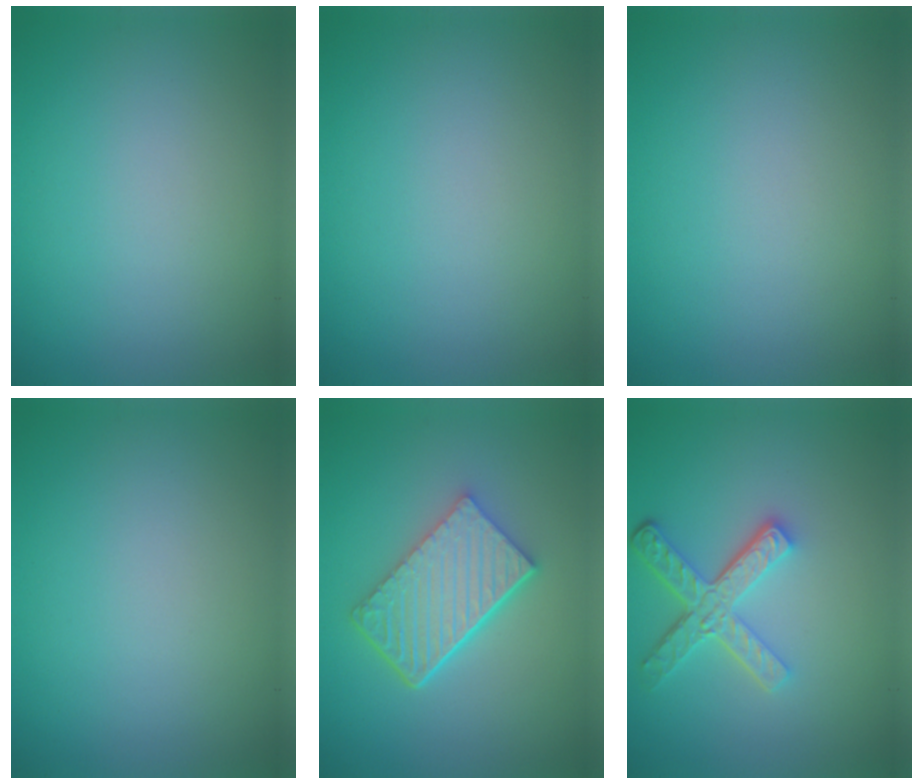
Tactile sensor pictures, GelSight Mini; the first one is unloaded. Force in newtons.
{"total": 0.0}
{"total": 0.0}
{"total": 0.0}
{"total": 6.1, "press": 4.4, "slide": 4.1}
{"total": 4.2, "press": 3.2, "slide": 2.7}